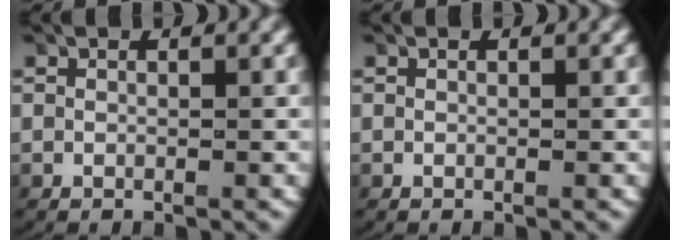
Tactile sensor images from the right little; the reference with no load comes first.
{"total": 0.0}